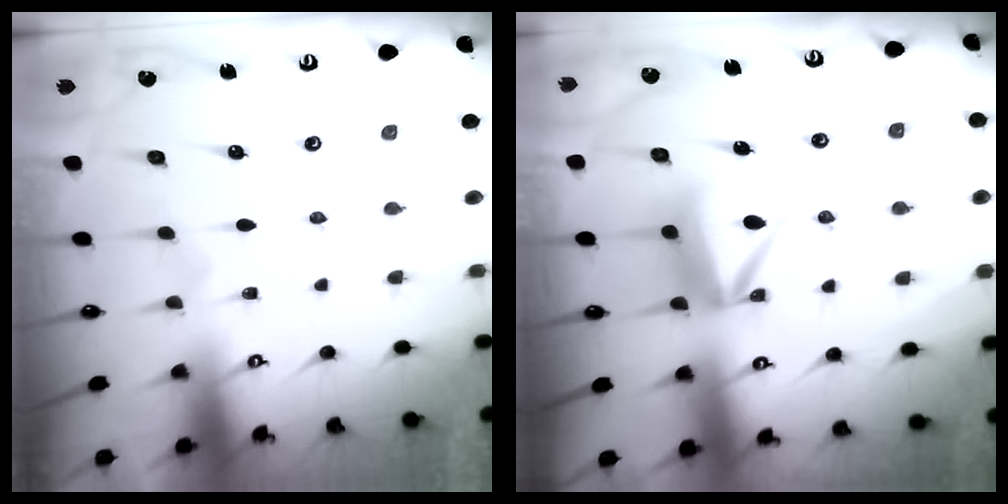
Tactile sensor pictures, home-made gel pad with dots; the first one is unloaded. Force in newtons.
{"total": 7.8, "press": 7.7, "slide": 0.6}